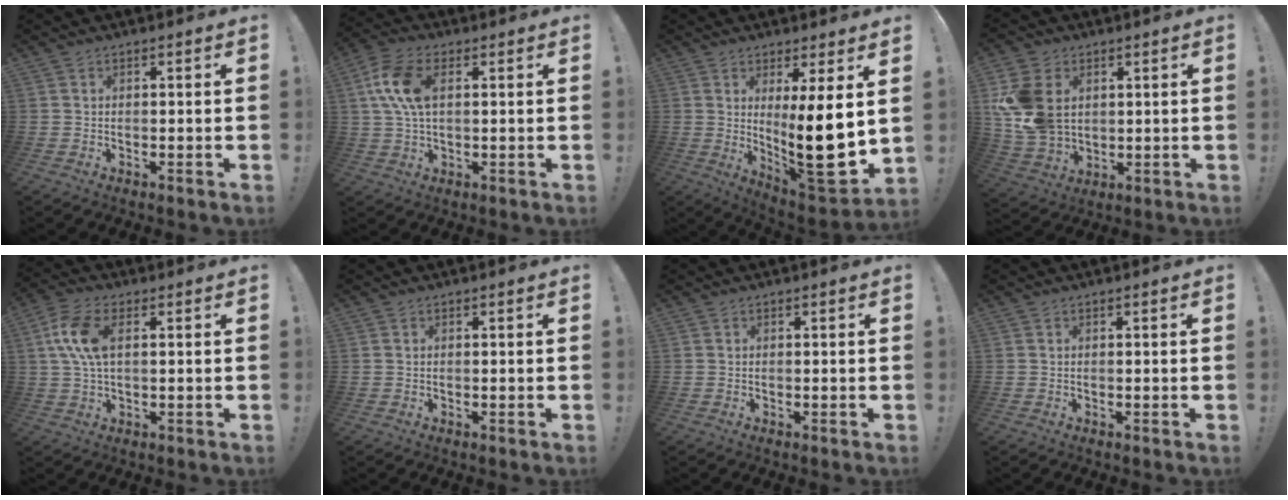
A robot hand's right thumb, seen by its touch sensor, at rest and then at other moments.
{"total": 11.1, "force": [3.0, 6.2, 8.7], "torque": [-0.181, 0.003, 0.056]}
{"total": 16.7, "force": [1.9, 3.0, 16.3], "torque": [-0.246, -0.047, 0.034]}
{"total": 15.2, "force": [3.3, 11.6, 9.2], "torque": [-0.193, -0.007, 0.070]}
{"total": 10.3, "force": [2.5, 5.1, 8.6], "torque": [-0.178, -0.002, 0.044]}
{"total": 0.0}
{"total": 0.0}
{"total": 0.0}